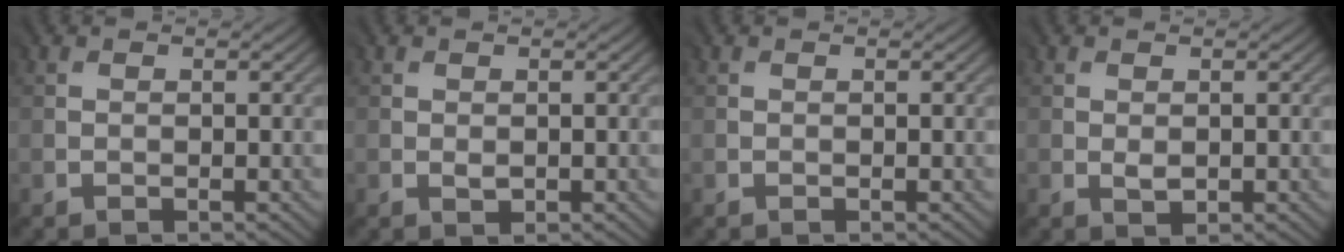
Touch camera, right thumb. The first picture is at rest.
{"total": 0.6, "force": [0.0, 0.5, 0.3], "torque": [-0.003, -0.002, 0.002]}
{"total": 0.0}
{"total": 1.0, "force": [0.0, 0.7, 0.7], "torque": [-0.010, -0.003, 0.004]}